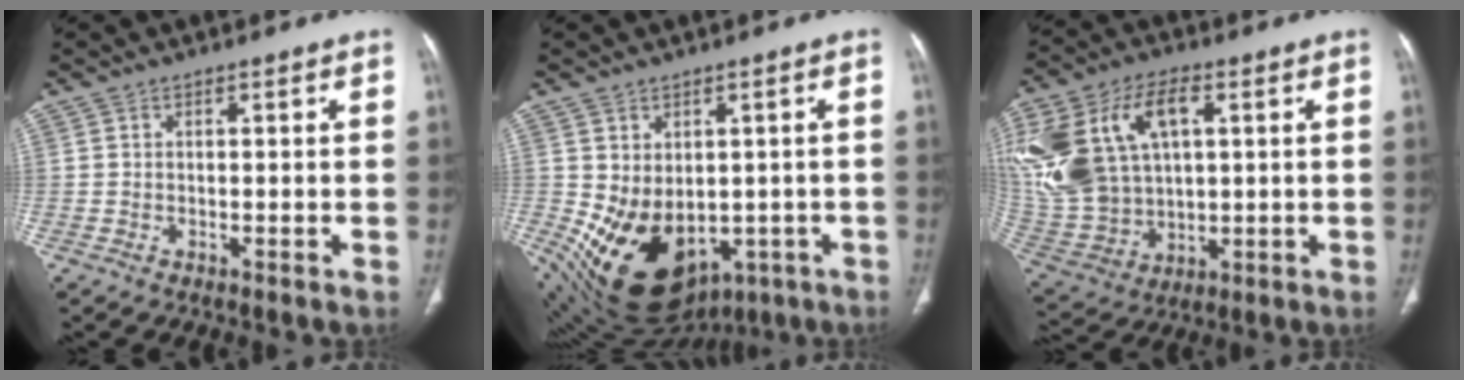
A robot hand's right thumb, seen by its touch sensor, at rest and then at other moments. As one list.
[{"total": 16.2, "force": [-3.5, 11.6, 10.8], "torque": [-0.168, -0.008, -0.014]}, {"total": 26.0, "force": [6.9, 17.1, 18.3], "torque": [-0.421, 0.026, 0.148]}]